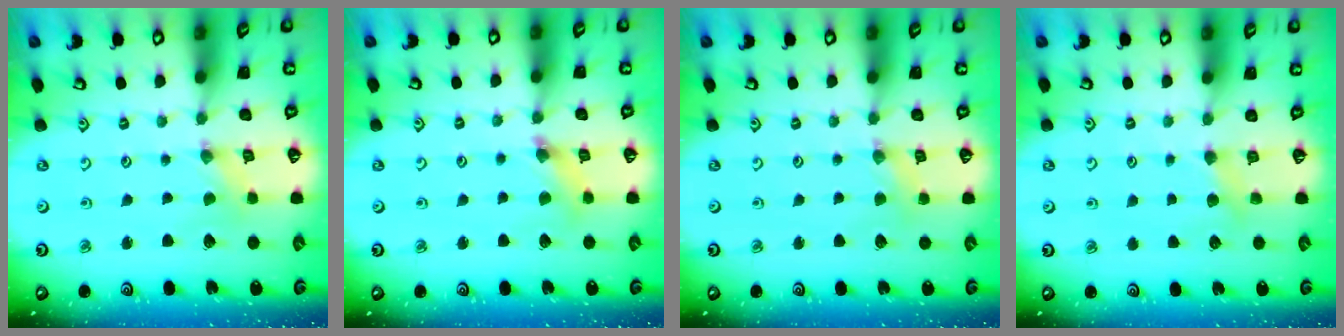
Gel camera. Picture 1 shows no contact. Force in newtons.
{"total": 4.9, "press": 4.9, "slide": 0.6}
{"total": 2.6, "press": 2.5, "slide": 0.4}
{"total": 5.1, "press": 5.1, "slide": 0.6}